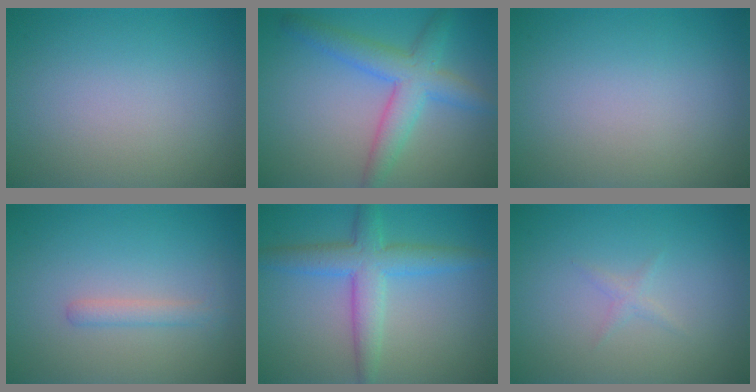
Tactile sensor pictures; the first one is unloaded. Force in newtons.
{"total": 4.8, "press": 4.8, "slide": 0.1}
{"total": 0.0}
{"total": 1.4, "press": 1.4, "slide": 0.0}
{"total": 4.6, "press": 4.6, "slide": 0.1}
{"total": 0.7, "press": 0.7, "slide": 0.0}